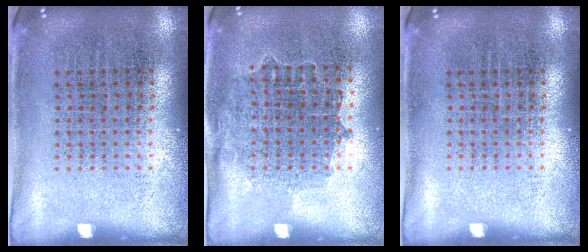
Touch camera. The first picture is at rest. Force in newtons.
{"total": 0.8, "press": 0.8, "slide": 0.3}
{"total": 0.0}